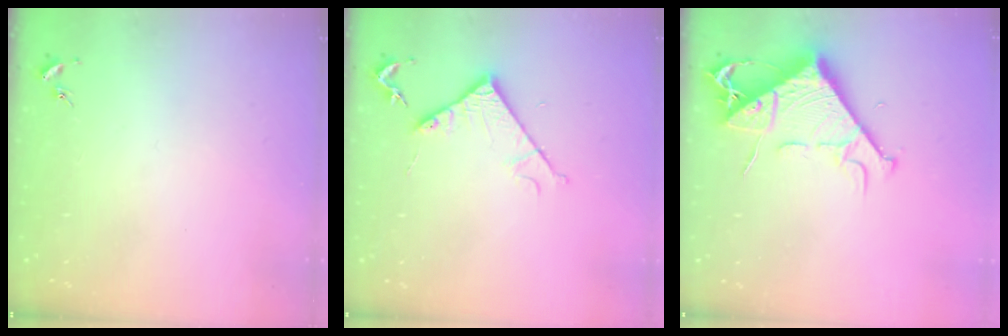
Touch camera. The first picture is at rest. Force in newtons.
{"total": 5.1, "press": 5.1, "slide": 0.6}
{"total": 8.9, "press": 8.8, "slide": 1.1}